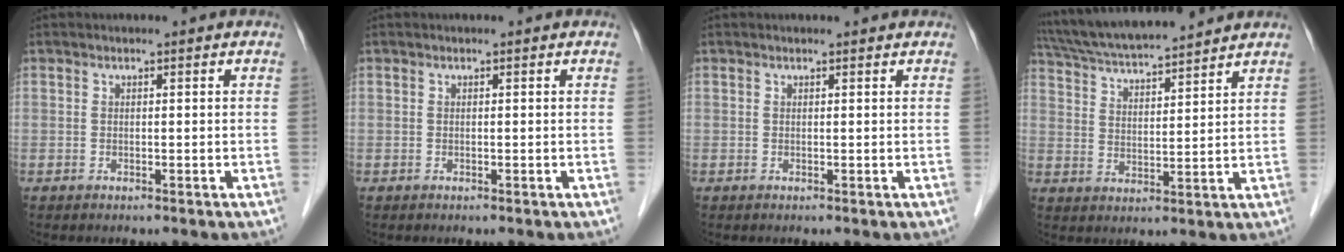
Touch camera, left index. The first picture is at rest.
{"total": 0.0}
{"total": 1.3, "force": [1.2, 0.3, 0.2], "torque": [-0.014, 0.006, 0.012]}
{"total": 7.6, "force": [7.2, -0.4, 2.4], "torque": [-0.052, 0.029, 0.127]}